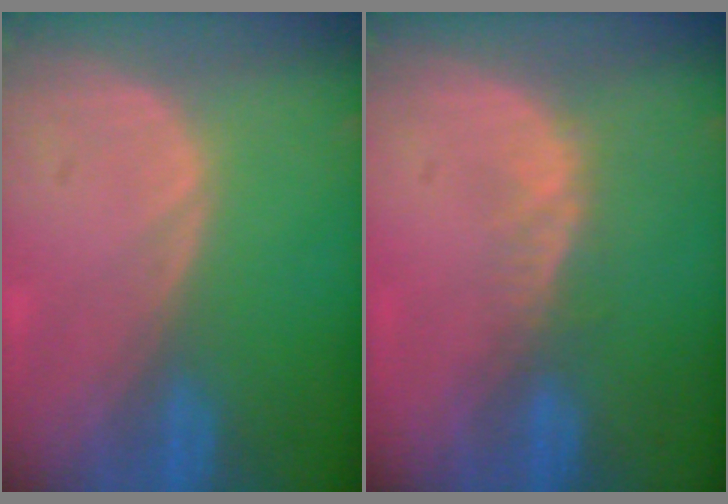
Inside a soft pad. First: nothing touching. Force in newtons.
{"total": 2.3, "press": 1.9, "slide": 1.4}